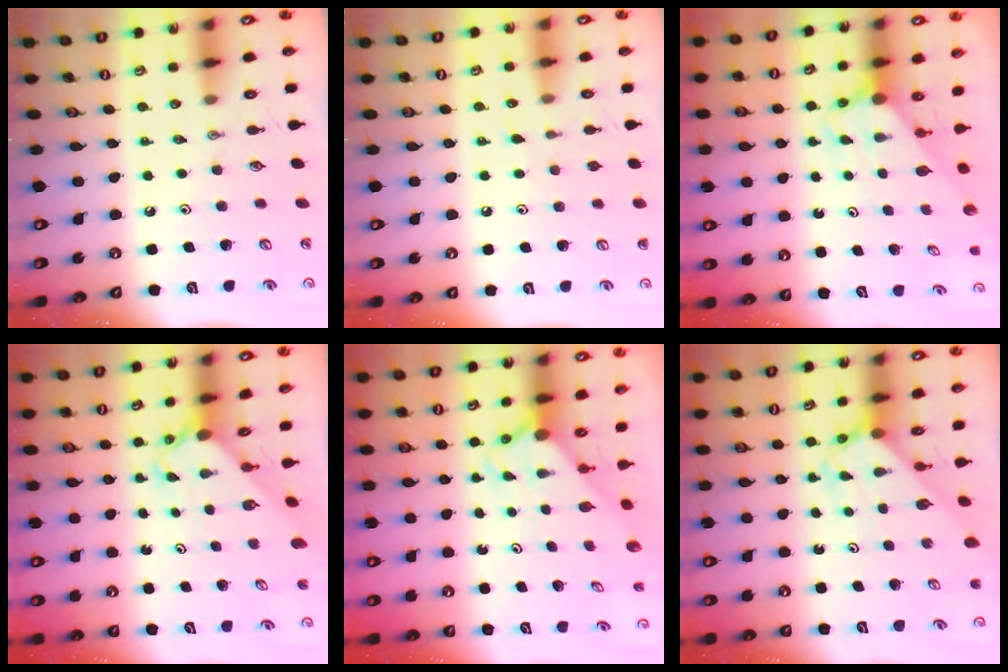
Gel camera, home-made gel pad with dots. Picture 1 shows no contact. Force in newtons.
{"total": 4.7, "press": 4.6, "slide": 0.6}
{"total": 2.9, "press": 2.9, "slide": 0.0}
{"total": 2.4, "press": 2.4, "slide": 0.2}
{"total": 2.2, "press": 2.2, "slide": 0.1}
{"total": 2.7, "press": 2.7, "slide": 0.2}